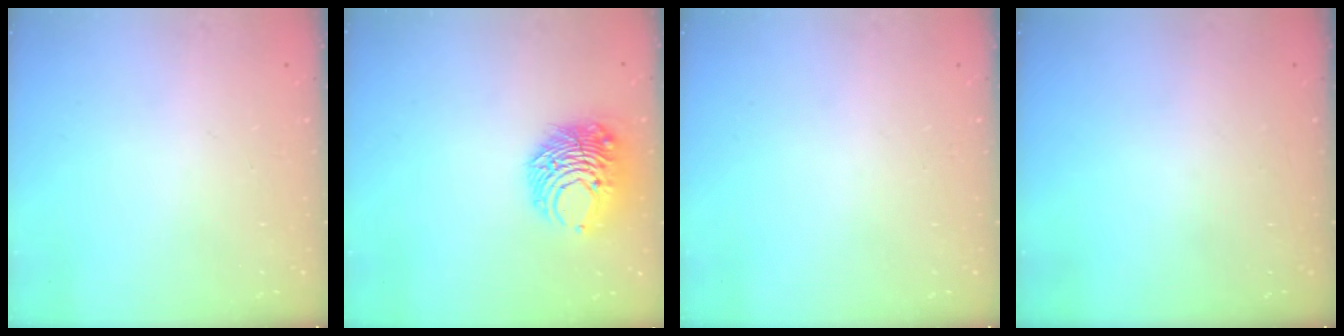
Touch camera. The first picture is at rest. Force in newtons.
{"total": 10.4, "press": 10.4, "slide": 0.6}
{"total": 0.0}
{"total": 0.0}